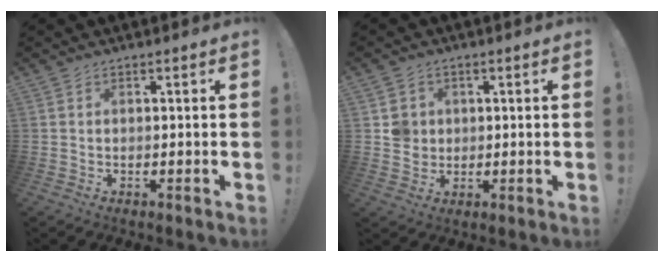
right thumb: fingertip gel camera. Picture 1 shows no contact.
{"total": 5.0, "force": [1.0, 4.8, 1.0], "torque": [-0.015, 0.003, 0.022]}